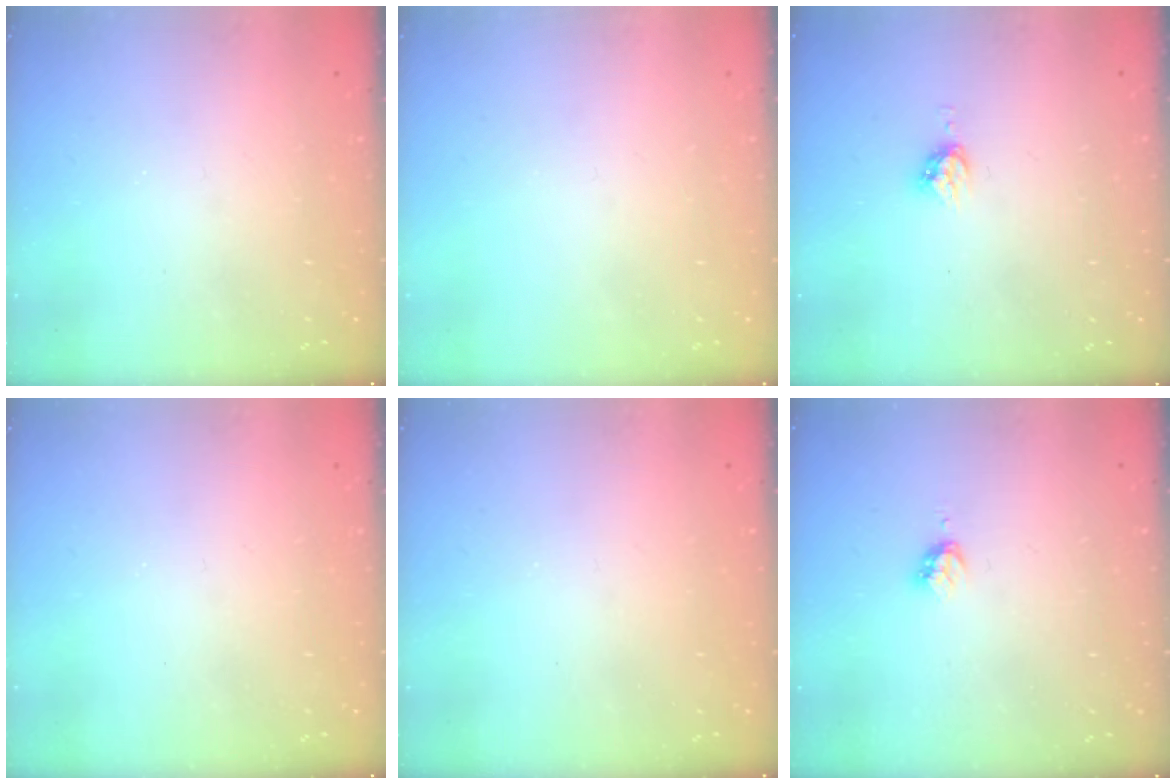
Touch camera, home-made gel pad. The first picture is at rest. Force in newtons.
{"total": 0.0}
{"total": 4.5, "press": 4.5, "slide": 0.0}
{"total": 0.0}
{"total": 0.0}
{"total": 2.9, "press": 2.8, "slide": 0.4}